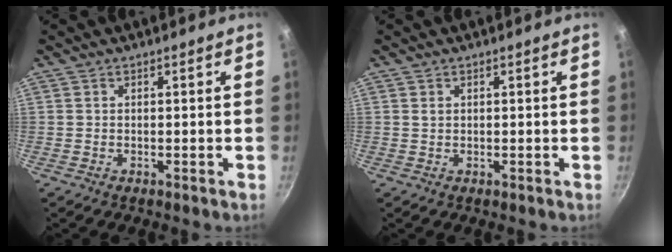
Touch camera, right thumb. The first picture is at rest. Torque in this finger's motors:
{"motor_torque": [-0.35, 0.49, 0.31, 0.17, 0.00]}